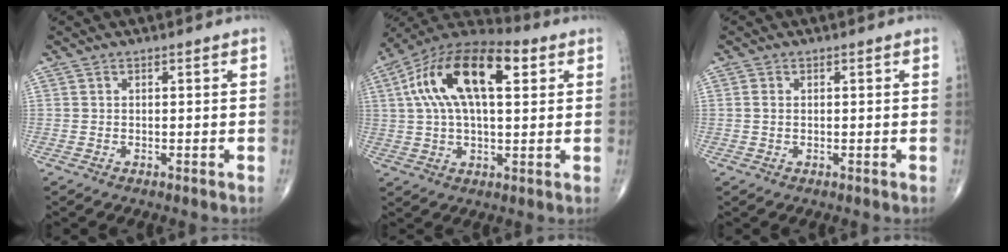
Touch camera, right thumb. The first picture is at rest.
{"total": 19.5, "force": [5.5, 9.1, 16.3], "torque": [-0.294, 0.027, 0.083]}
{"total": 1.1, "force": [0.1, 0.8, 0.8], "torque": [-0.017, 0.000, 0.002]}